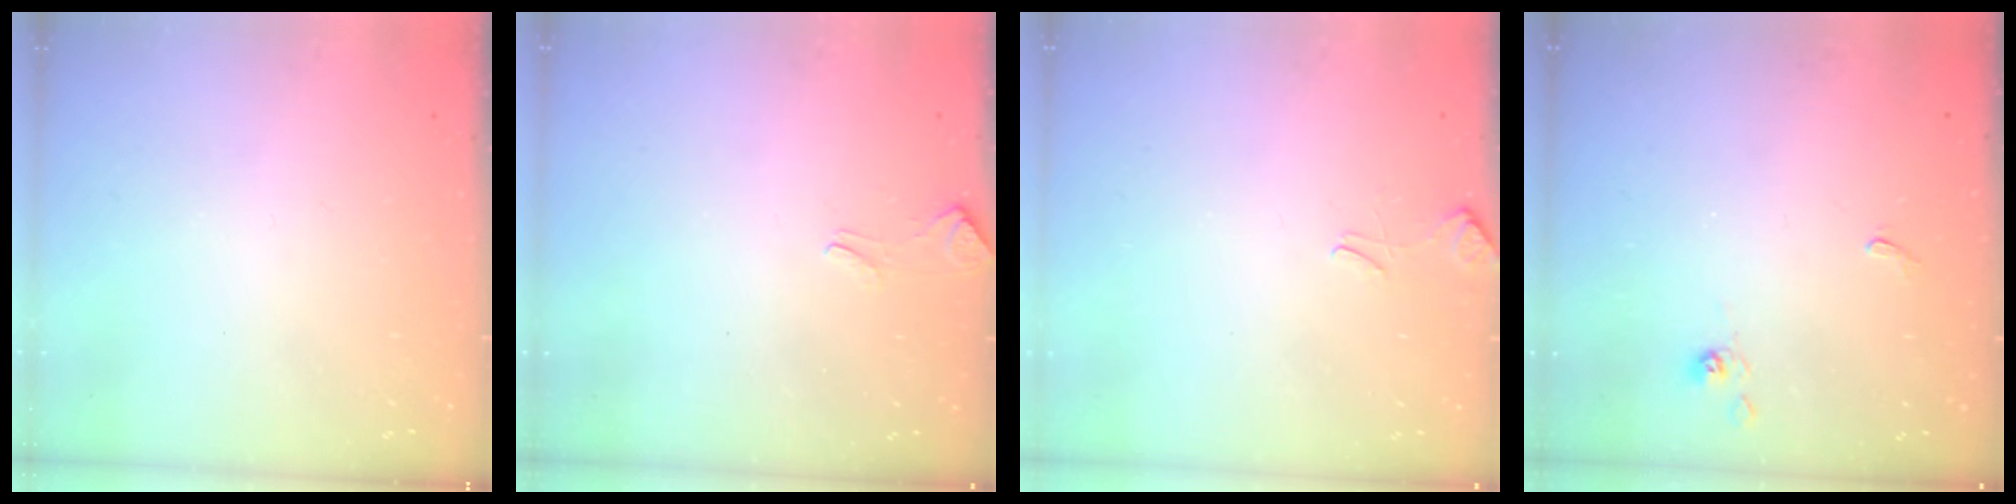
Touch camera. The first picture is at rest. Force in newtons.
{"total": 3.8, "press": 3.7, "slide": 0.6}
{"total": 1.7, "press": 1.6, "slide": 0.5}
{"total": 2.6, "press": 2.6, "slide": 0.4}